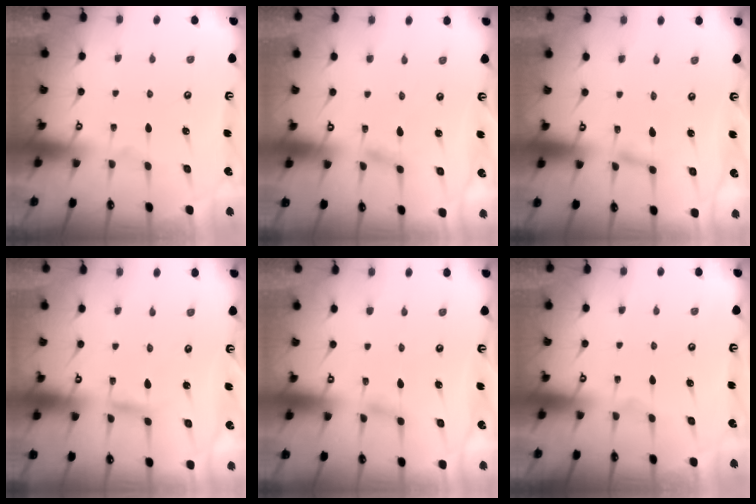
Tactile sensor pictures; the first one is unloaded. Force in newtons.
{"total": 1.4, "press": 1.4, "slide": 0.1}
{"total": 2.7, "press": 2.7, "slide": 0.2}
{"total": 2.8, "press": 2.8, "slide": 0.2}
{"total": 2.8, "press": 2.8, "slide": 0.3}
{"total": 0.0}